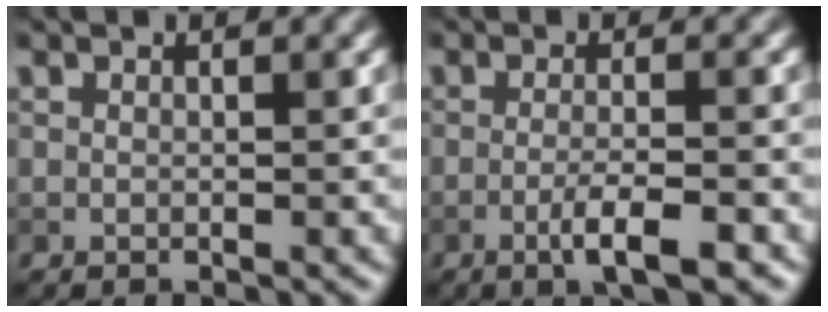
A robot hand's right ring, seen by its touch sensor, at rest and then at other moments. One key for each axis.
{"total": 3.8, "fx": -1.9, "fy": 0.6, "fz": 3.2, "tx": -0.057, "ty": -0.001, "tz": -0.037}